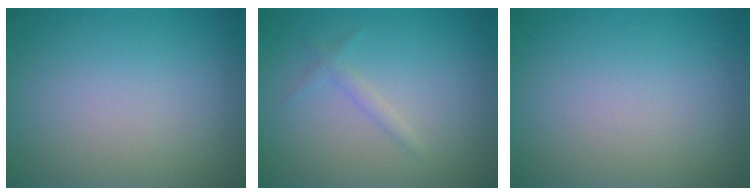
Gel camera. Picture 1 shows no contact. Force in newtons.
{"total": 1.1, "press": 1.1, "slide": 0.1}
{"total": 0.0}